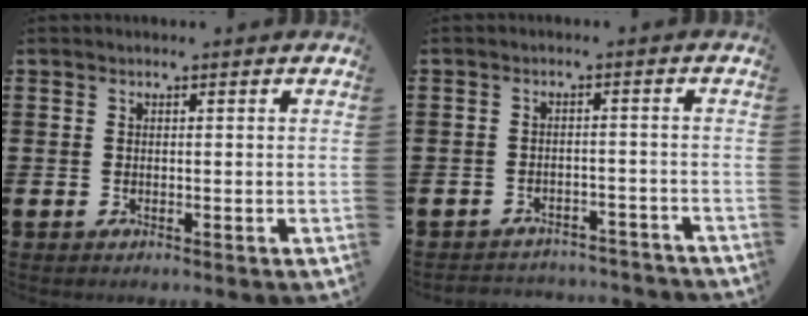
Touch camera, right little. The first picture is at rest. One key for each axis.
{"total": 2.4, "fx": -2.4, "fy": 0.2, "fz": -0.3, "tx": -0.003, "ty": 0.003, "tz": -0.054}